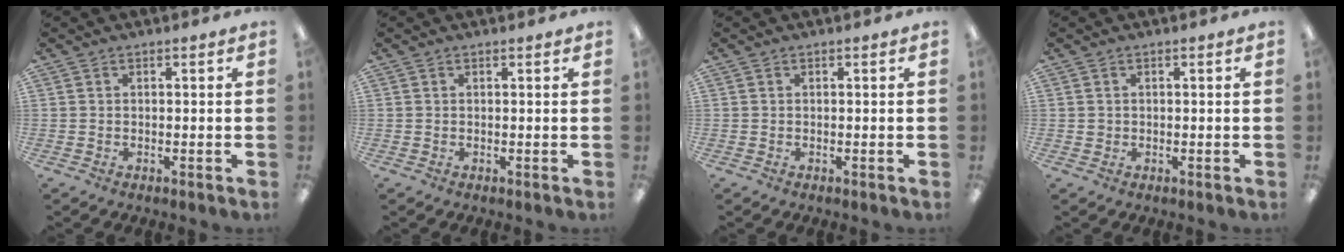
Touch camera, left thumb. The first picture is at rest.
{"total": 0.6, "force": [0.3, 0.1, 0.5], "torque": [-0.002, -0.002, 0.004]}
{"total": 0.0}
{"total": 0.8, "force": [0.2, 0.7, 0.3], "torque": [-0.006, 0.006, 0.001]}